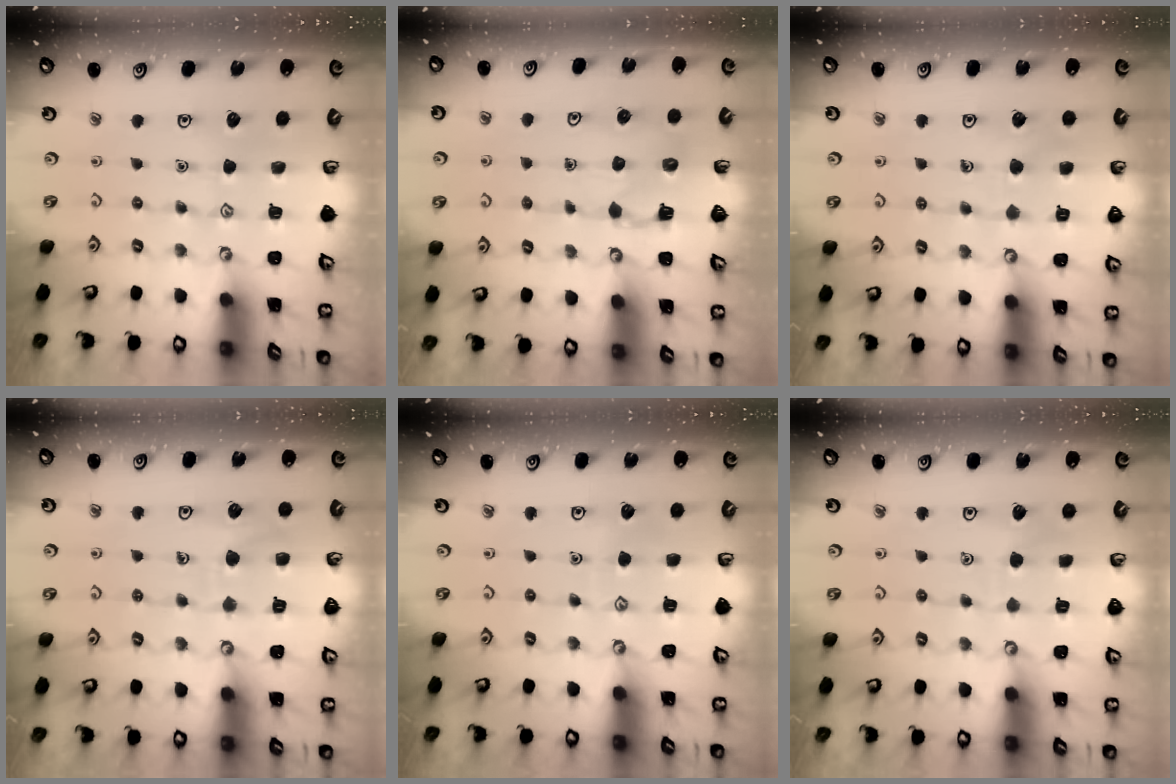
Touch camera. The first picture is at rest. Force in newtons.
{"total": 3.4, "press": 3.3, "slide": 0.6}
{"total": 5.5, "press": 5.5, "slide": 0.6}
{"total": 7.2, "press": 7.2, "slide": 0.6}
{"total": 3.4, "press": 3.4, "slide": 0.3}
{"total": 2.6, "press": 2.6, "slide": 0.1}